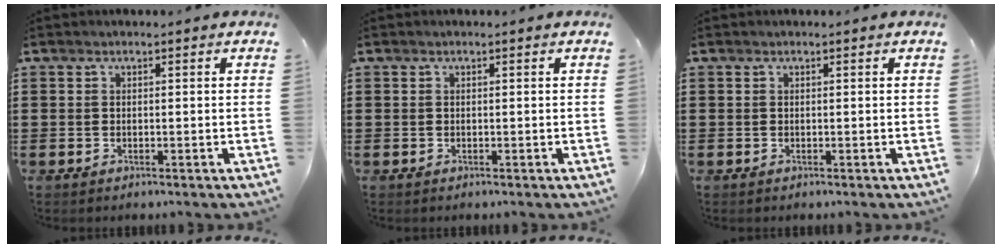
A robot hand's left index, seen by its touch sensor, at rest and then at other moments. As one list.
[{"total": 0.0}, {"total": 0.0}]